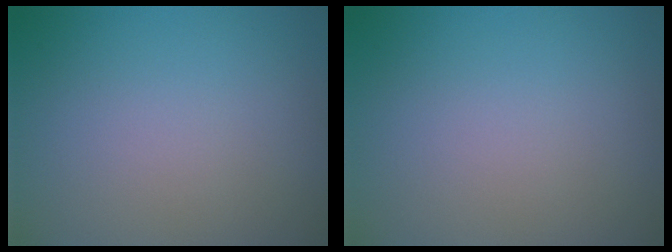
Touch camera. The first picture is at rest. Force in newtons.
{"total": 0.0}